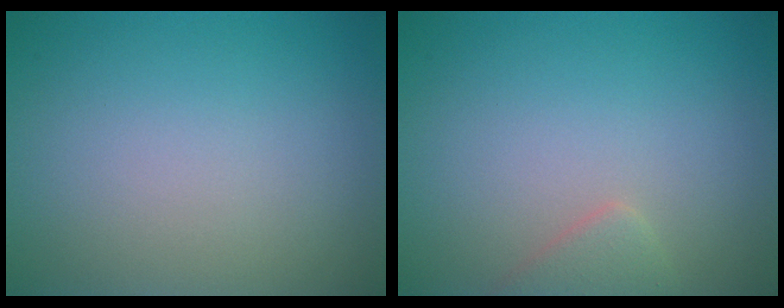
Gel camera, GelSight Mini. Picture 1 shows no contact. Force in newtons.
{"total": 1.5, "press": 1.5, "slide": 0.1}